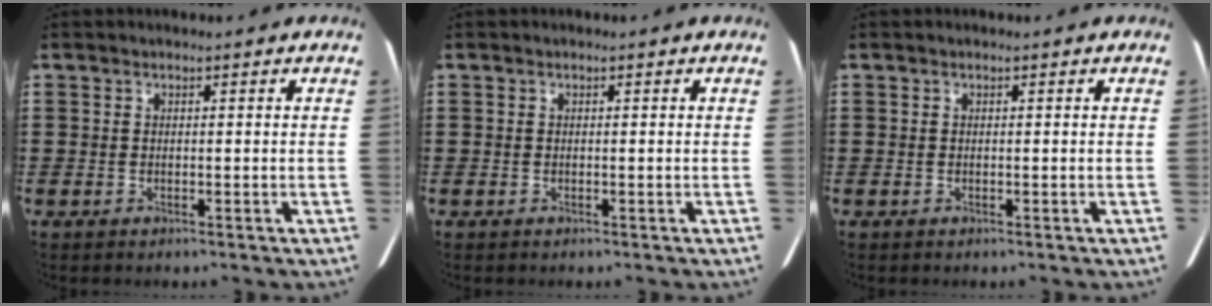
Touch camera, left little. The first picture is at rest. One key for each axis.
{"total": 0.0}
{"total": 0.0}